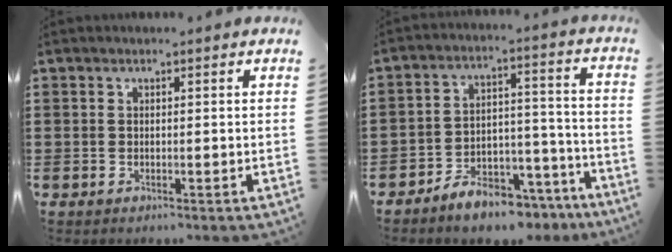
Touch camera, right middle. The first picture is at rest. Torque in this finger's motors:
{"motor_torque": [1.46, -0.67, 0.17, 0.12]}